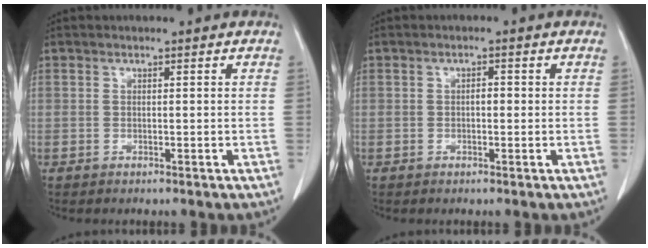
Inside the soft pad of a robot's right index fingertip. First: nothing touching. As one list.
[{"total": 1.1, "force": [-0.1, 0.6, 1.0], "torque": [-0.013, 0.004, -0.003]}]